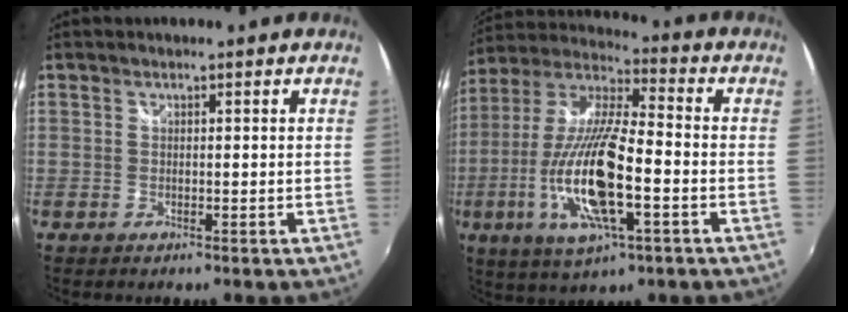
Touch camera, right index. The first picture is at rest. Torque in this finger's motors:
{"motor_torque": [2.14, 0.00, 1.05, 0.21]}